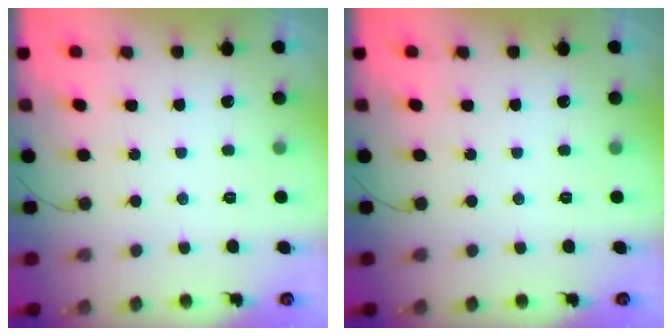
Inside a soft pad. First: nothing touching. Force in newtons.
{"total": 0.0}